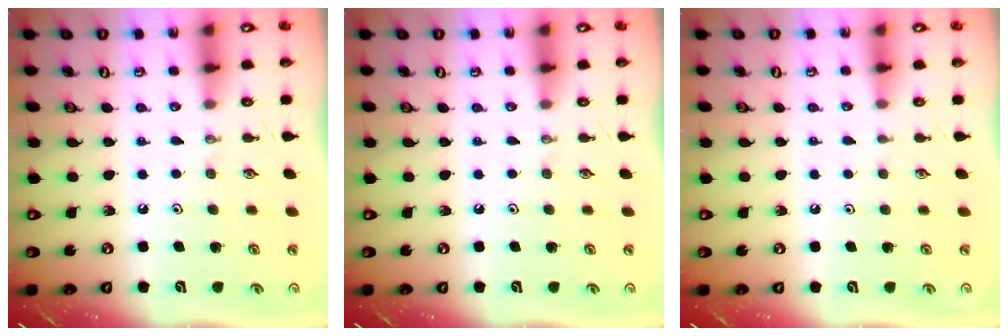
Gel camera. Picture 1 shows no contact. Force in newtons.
{"total": 0.0}
{"total": 0.6, "press": 0.6, "slide": 0.1}